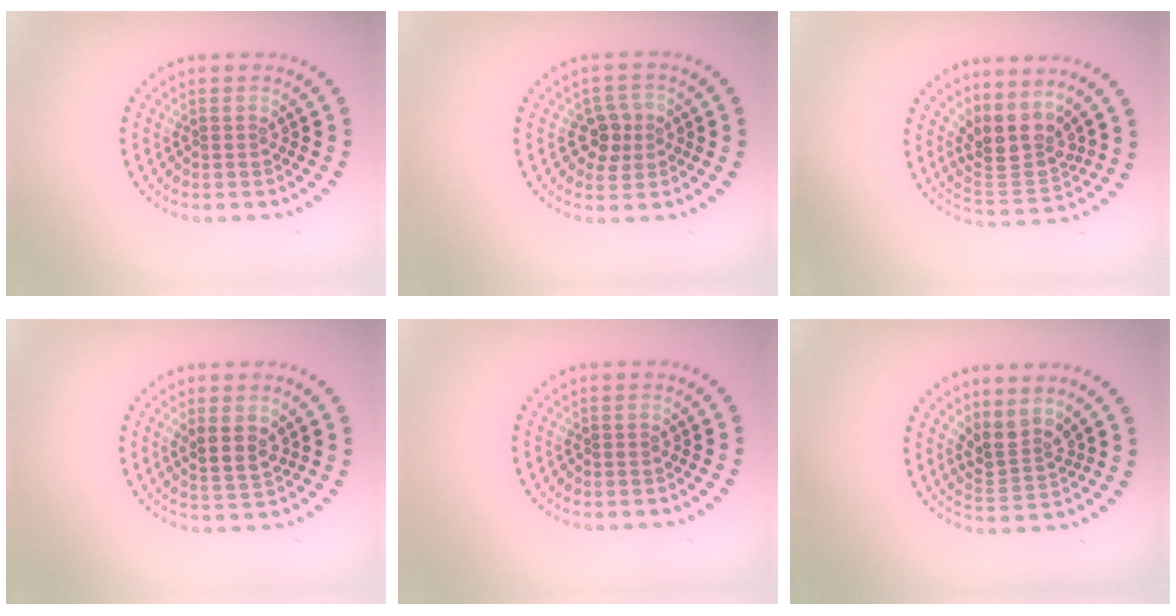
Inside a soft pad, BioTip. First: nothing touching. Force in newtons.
{"total": 2.4, "press": 2.3, "slide": 0.8}
{"total": 3.9, "press": 2.9, "slide": 2.6}
{"total": 2.6, "press": 2.3, "slide": 1.1}
{"total": 0.0}
{"total": 2.7, "press": 2.0, "slide": 1.9}